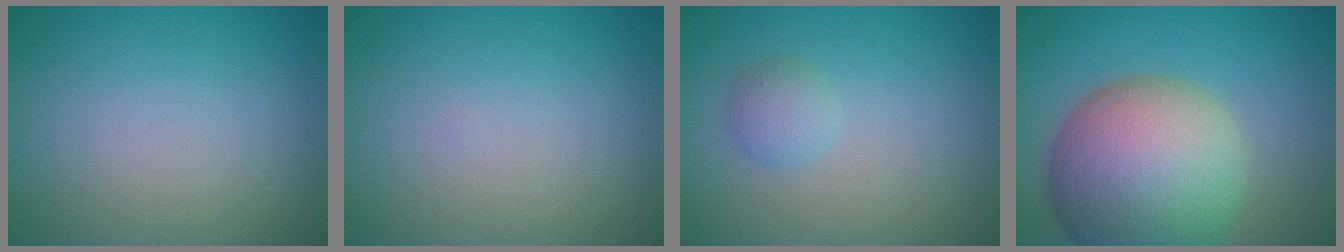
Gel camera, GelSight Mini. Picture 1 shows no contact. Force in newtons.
{"total": 0.0}
{"total": 1.7, "press": 1.7, "slide": 0.1}
{"total": 14.9, "press": 14.8, "slide": 0.9}